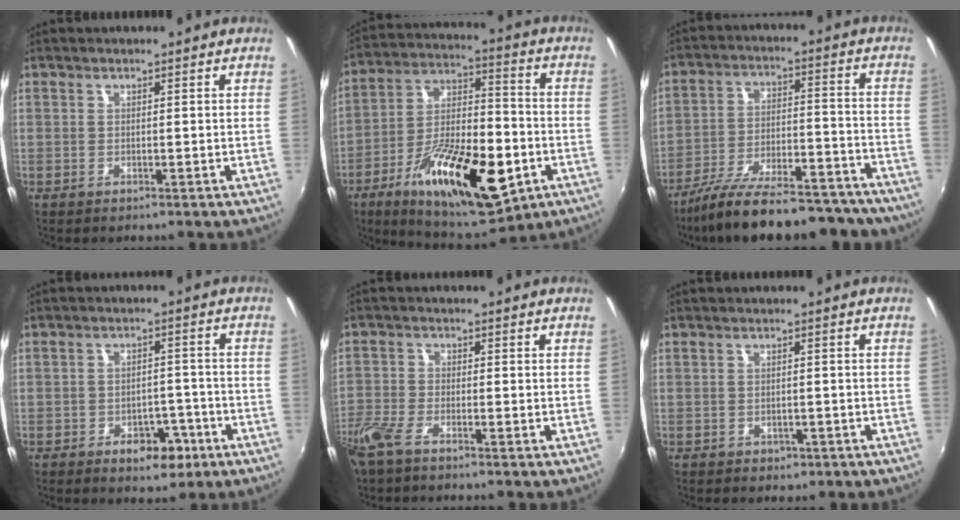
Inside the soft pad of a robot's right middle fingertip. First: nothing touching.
{"total": 23.9, "force": [-10.2, 9.2, 19.6], "torque": [-0.338, -0.022, -0.152]}
{"total": 25.4, "force": [-21.7, 6.5, 11.6], "torque": [-0.200, -0.021, -0.296]}
{"total": 5.7, "force": [-3.3, 3.3, 3.2], "torque": [-0.051, 0.010, -0.033]}
{"total": 6.0, "force": [-4.6, 1.8, 3.5], "torque": [-0.094, -0.016, -0.099]}
{"total": 2.2, "force": [-1.3, 1.5, 0.9], "torque": [-0.018, -0.007, -0.011]}